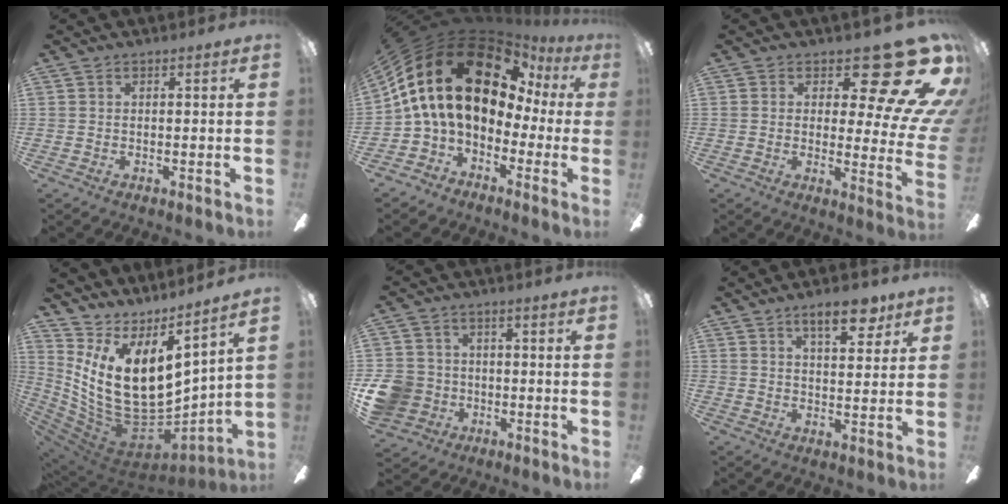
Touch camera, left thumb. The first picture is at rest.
{"total": 23.4, "force": [7.9, 14.2, 16.8], "torque": [-0.338, -0.040, 0.147]}
{"total": 21.3, "force": [11.3, 7.9, 16.3], "torque": [-0.200, -0.082, 0.187]}
{"total": 19.5, "force": [2.2, 9.9, 16.6], "torque": [-0.360, -0.044, 0.054]}
{"total": 10.6, "force": [-2.9, 9.5, 3.7], "torque": [-0.097, 0.027, -0.050]}
{"total": 8.9, "force": [5.7, 3.4, 5.9], "torque": [-0.072, -0.025, 0.092]}